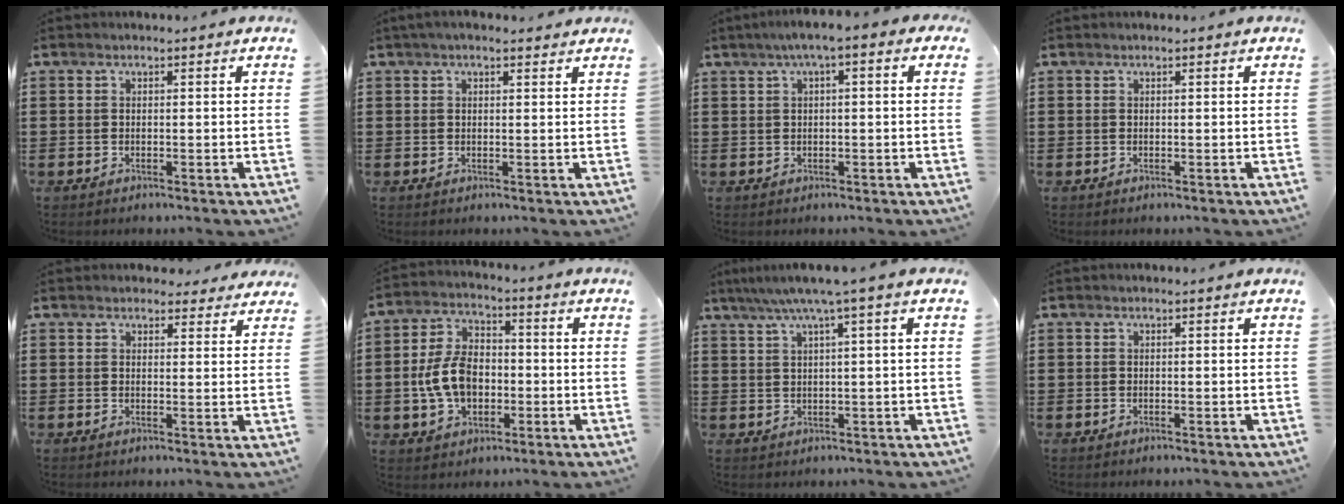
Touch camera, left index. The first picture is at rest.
{"total": 1.7, "force": [1.3, 0.5, 1.0], "torque": [-0.022, 0.006, 0.024]}
{"total": 2.5, "force": [0.0, 0.5, 2.5], "torque": [-0.045, 0.006, -0.005]}
{"total": 0.0}
{"total": 2.9, "force": [2.7, 1.0, 0.5], "torque": [-0.008, -0.005, 0.050]}
{"total": 8.8, "force": [-1.4, 6.0, 6.3], "torque": [-0.150, 0.009, -0.031]}
{"total": 3.8, "force": [1.8, -0.4, 3.4], "torque": [-0.069, -0.001, 0.026]}
{"total": 0.0}